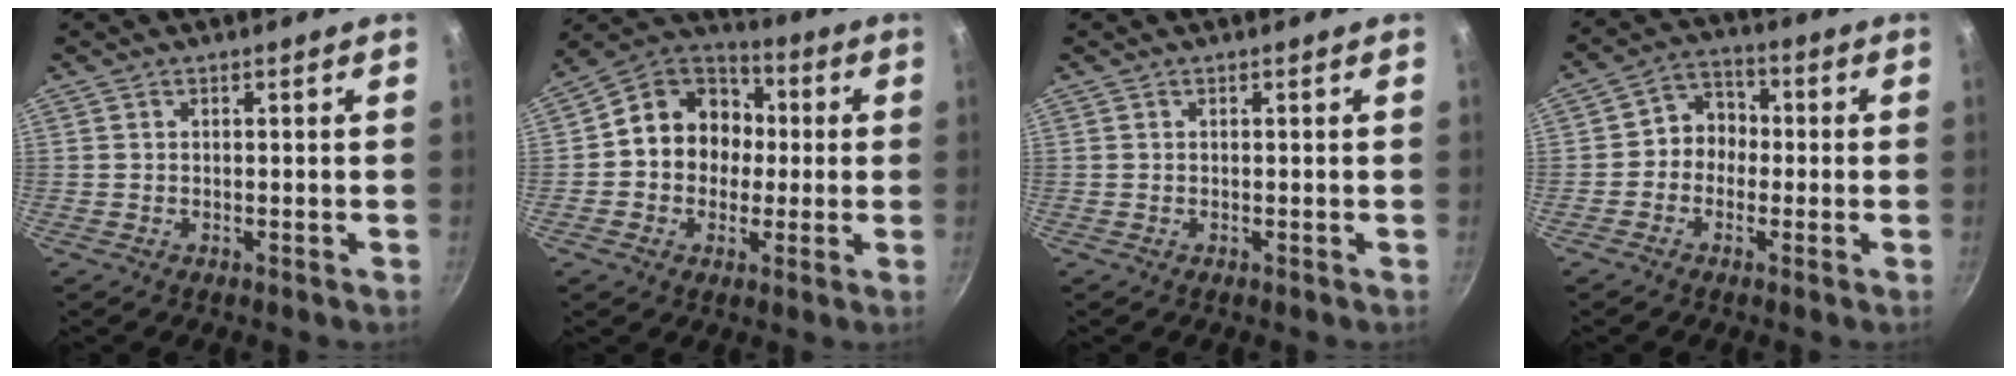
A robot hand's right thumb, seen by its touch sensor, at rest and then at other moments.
{"total": 13.7, "force": [0.4, 11.9, 6.8], "torque": [-0.065, 0.032, -0.013]}
{"total": 0.0}
{"total": 6.4, "force": [-0.7, 5.6, 3.0], "torque": [-0.009, 0.023, -0.029]}